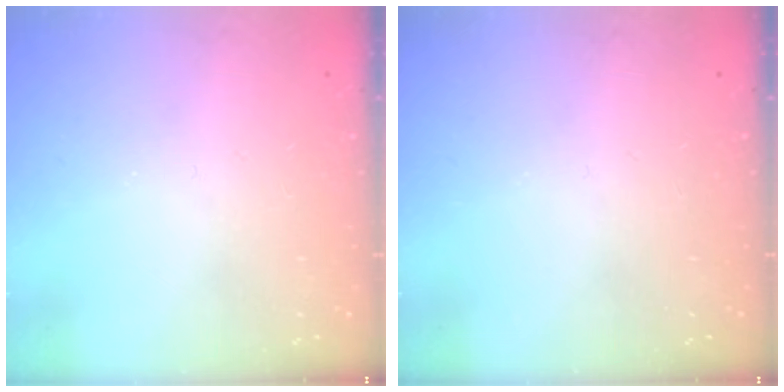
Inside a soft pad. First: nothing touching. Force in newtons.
{"total": 0.0}